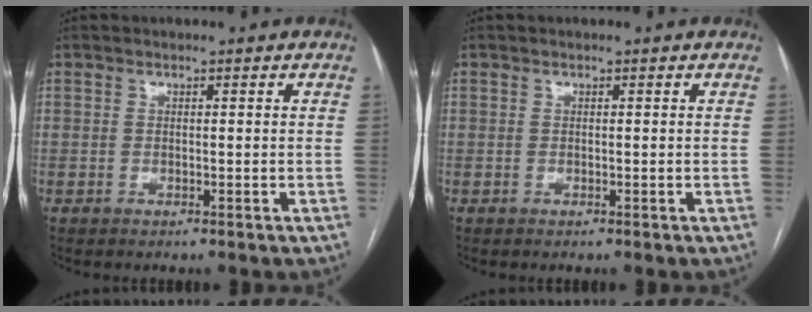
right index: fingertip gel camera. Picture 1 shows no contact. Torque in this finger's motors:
{"motor_torque": [-0.01, 0.07, 0.00, 0.00]}